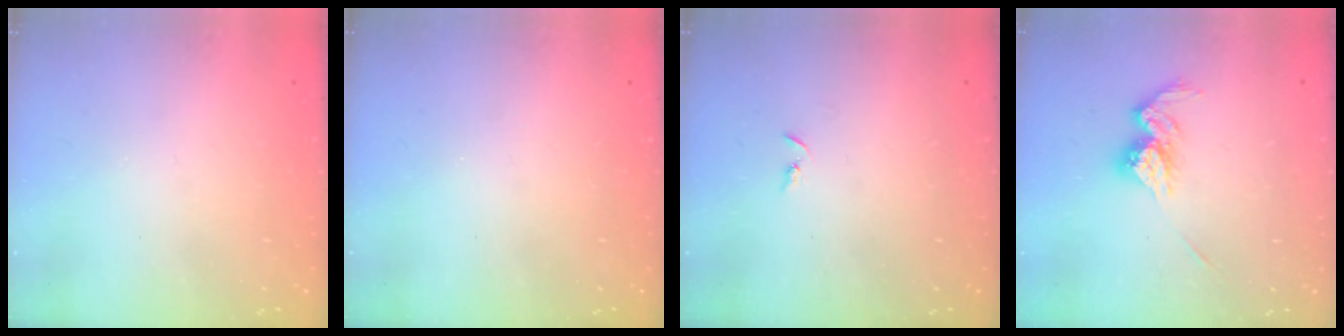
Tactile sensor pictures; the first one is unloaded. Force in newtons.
{"total": 0.0}
{"total": 2.2, "press": 2.2, "slide": 0.2}
{"total": 11.8, "press": 11.8, "slide": 0.5}